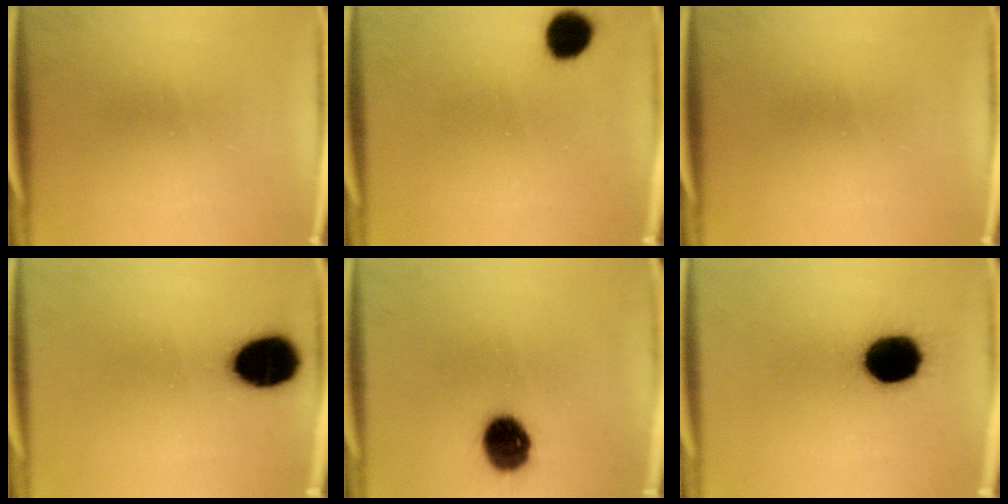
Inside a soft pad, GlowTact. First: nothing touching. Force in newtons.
{"total": 6.4}
{"total": 0.0}
{"total": 14.8}
{"total": 9.9}
{"total": 16.2}